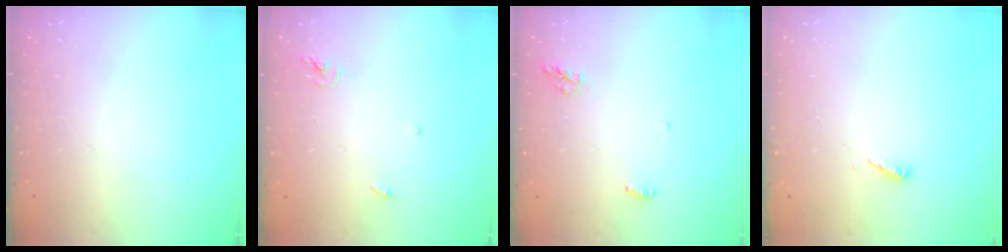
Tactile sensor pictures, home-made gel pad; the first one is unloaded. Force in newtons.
{"total": 3.0, "press": 3.0, "slide": 0.2}
{"total": 4.2, "press": 4.1, "slide": 0.9}
{"total": 2.0, "press": 2.0, "slide": 0.2}